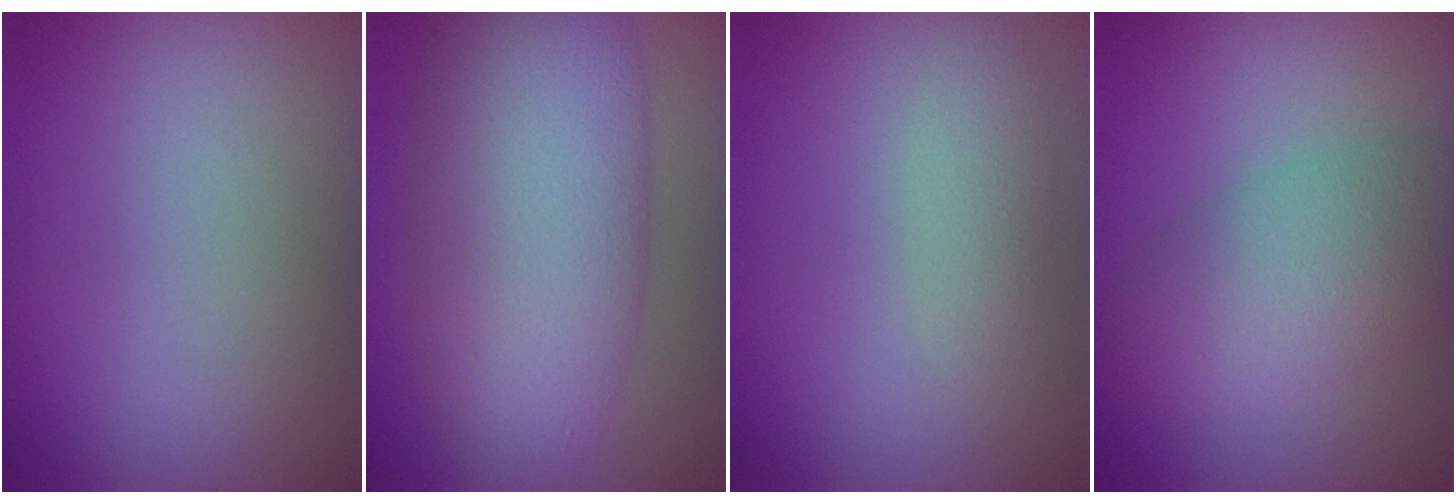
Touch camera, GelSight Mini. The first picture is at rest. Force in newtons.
{"total": 11.0, "press": 11.0, "slide": 0.0}
{"total": 1.9, "press": 1.9, "slide": 0.0}
{"total": 6.2, "press": 6.1, "slide": 0.3}